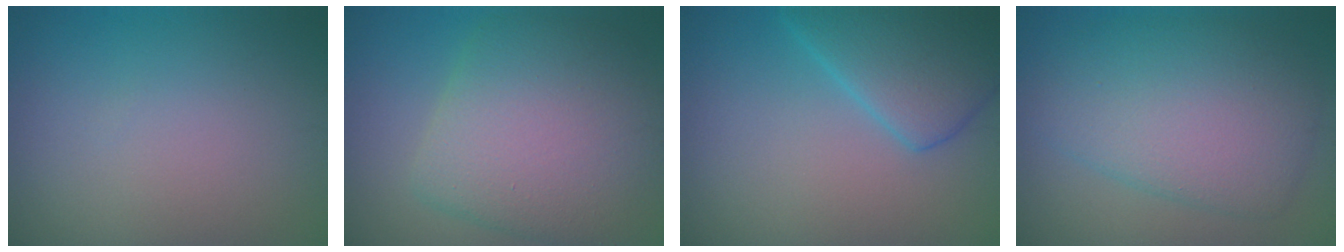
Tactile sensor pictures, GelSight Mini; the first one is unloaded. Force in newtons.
{"total": 8.8, "press": 8.8, "slide": 0.3}
{"total": 6.1, "press": 6.0, "slide": 0.5}
{"total": 7.4, "press": 7.4, "slide": 0.1}